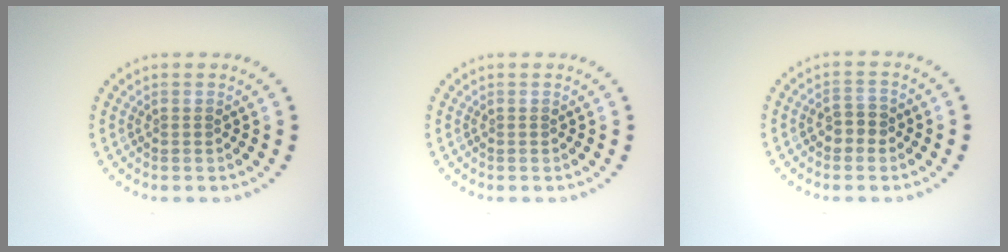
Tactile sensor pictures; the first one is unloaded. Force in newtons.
{"total": 0.0}
{"total": 1.9, "press": 1.7, "slide": 0.7}